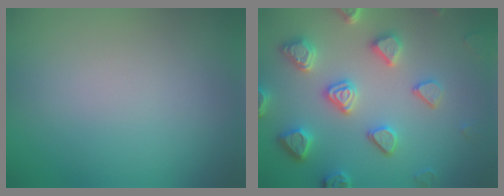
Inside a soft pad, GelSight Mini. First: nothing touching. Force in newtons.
{"total": 5.5, "press": 4.9, "slide": 2.5}